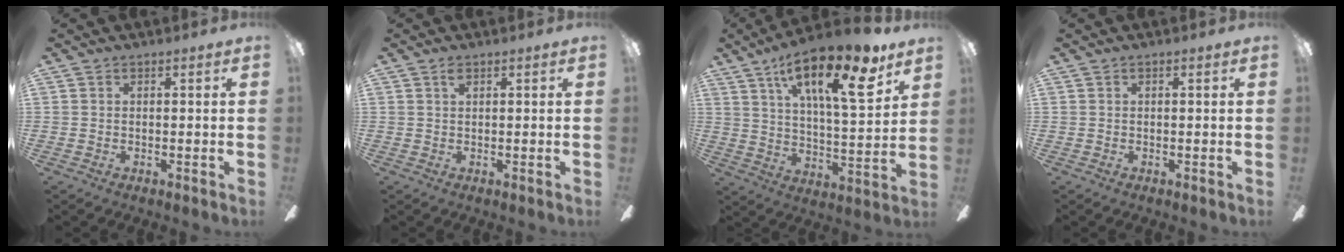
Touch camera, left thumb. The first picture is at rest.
{"total": 1.2, "force": [0.7, 0.5, 0.9], "torque": [-0.020, 0.004, 0.012]}
{"total": 20.6, "force": [12.1, 6.7, 15.3], "torque": [-0.243, -0.059, 0.190]}
{"total": 0.0}